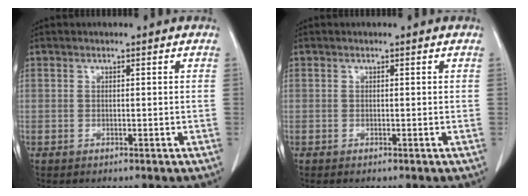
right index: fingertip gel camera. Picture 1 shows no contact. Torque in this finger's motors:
{"motor_torque": [-0.12, 0.09, -0.02, 0.02]}